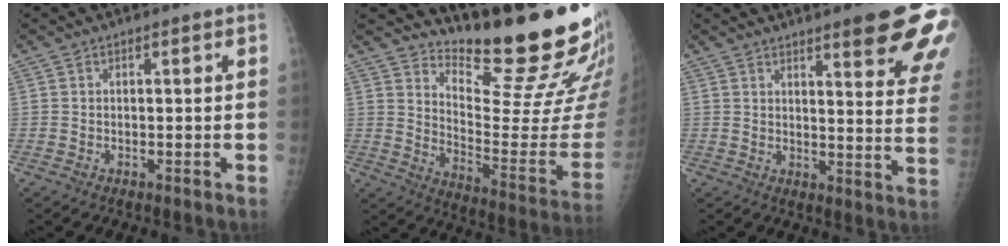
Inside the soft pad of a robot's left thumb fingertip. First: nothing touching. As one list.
[{"total": 19.4, "force": [17.4, 1.5, 8.6], "torque": [-0.102, -0.179, 0.252]}, {"total": 16.6, "force": [10.7, 2.8, 12.4], "torque": [-0.128, -0.053, 0.124]}]